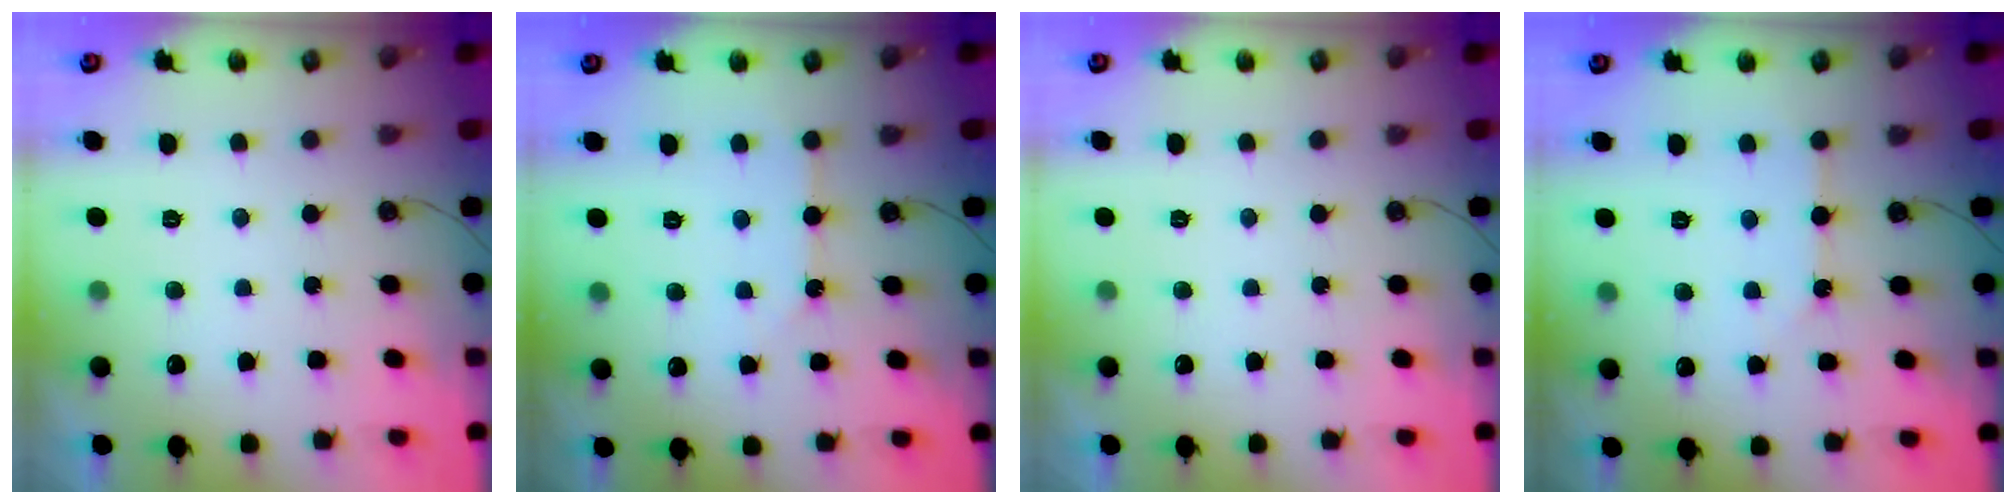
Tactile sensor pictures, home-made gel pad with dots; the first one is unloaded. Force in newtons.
{"total": 2.0, "press": 2.0, "slide": 0.1}
{"total": 0.0}
{"total": 2.0, "press": 2.0, "slide": 0.1}